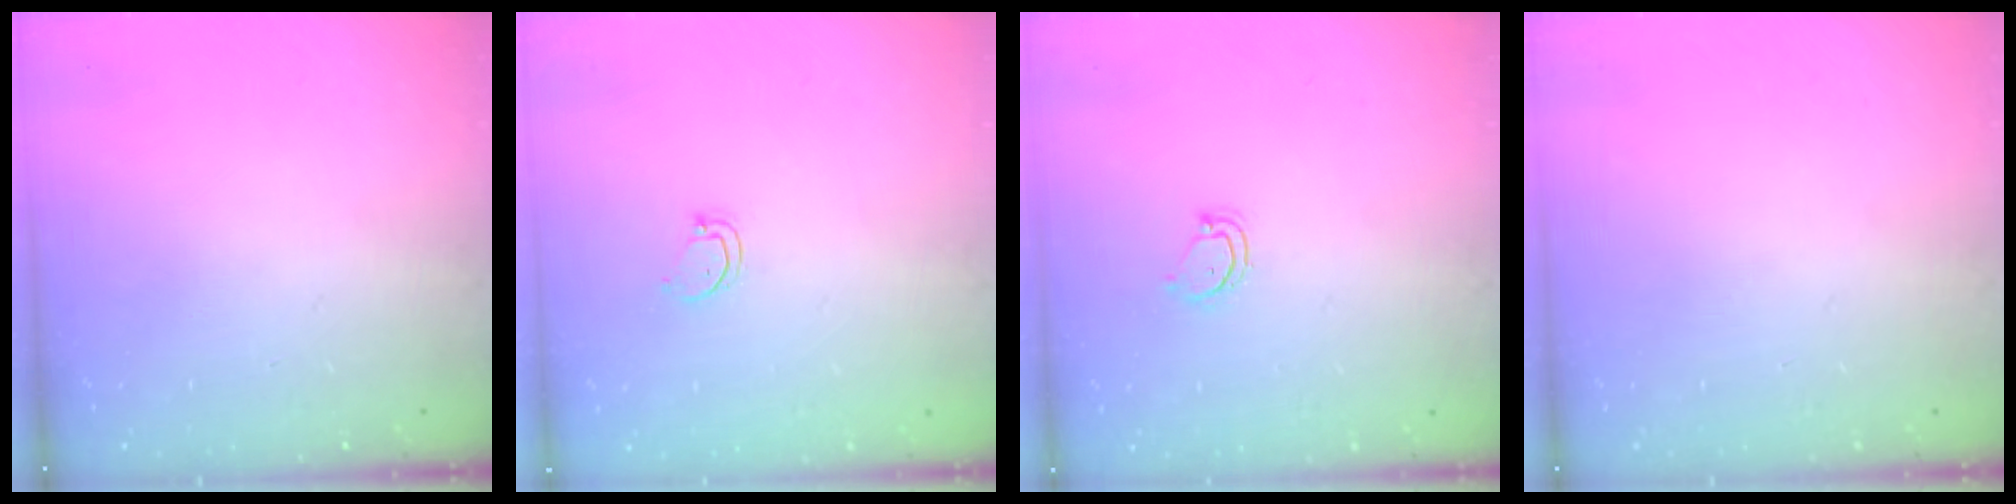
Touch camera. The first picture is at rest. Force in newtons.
{"total": 2.6, "press": 2.6, "slide": 0.3}
{"total": 3.6, "press": 3.6, "slide": 0.2}
{"total": 0.0}